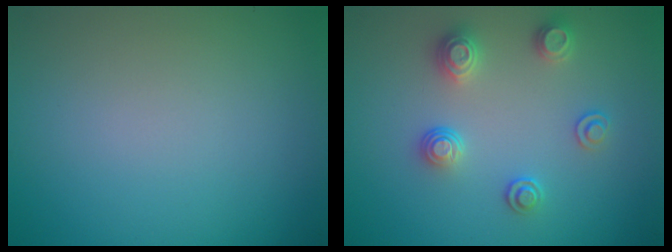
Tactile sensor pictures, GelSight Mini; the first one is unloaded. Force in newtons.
{"total": 2.6, "press": 2.6, "slide": 0.5}